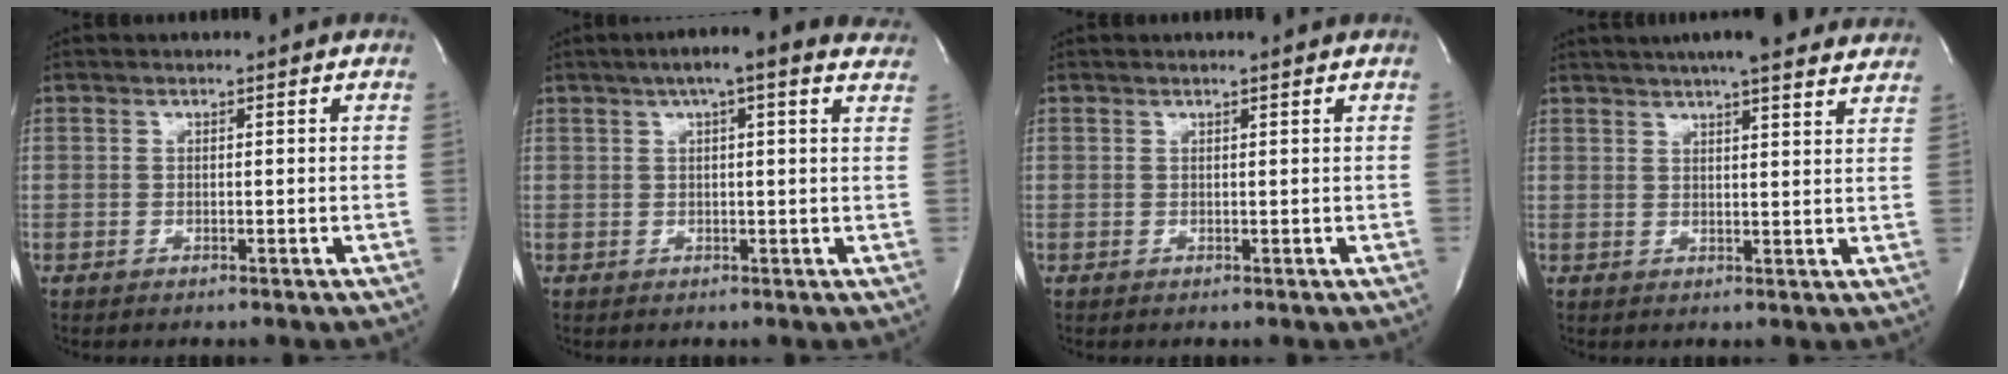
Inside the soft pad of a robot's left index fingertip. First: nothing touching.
{"total": 11.0, "force": [8.1, 2.0, 7.1], "torque": [-0.103, 0.031, 0.094]}
{"total": 0.8, "force": [0.7, -0.2, 0.4], "torque": [-0.014, -0.001, 0.014]}
{"total": 17.6, "force": [15.4, 2.3, 8.3], "torque": [-0.124, 0.031, 0.192]}